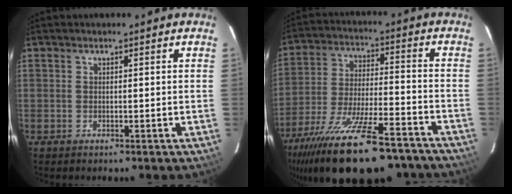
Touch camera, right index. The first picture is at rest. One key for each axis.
{"total": 26.9, "fx": -20.9, "fy": 7.4, "fz": 15.3, "tx": -0.291, "ty": -0.061, "tz": -0.315}